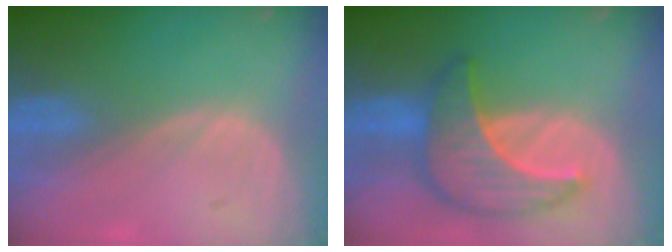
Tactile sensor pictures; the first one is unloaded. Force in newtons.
{"total": 8.8, "press": 8.8, "slide": 0.6}